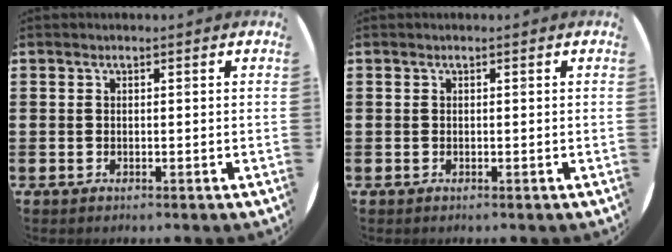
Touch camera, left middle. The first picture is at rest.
{"total": 0.0}